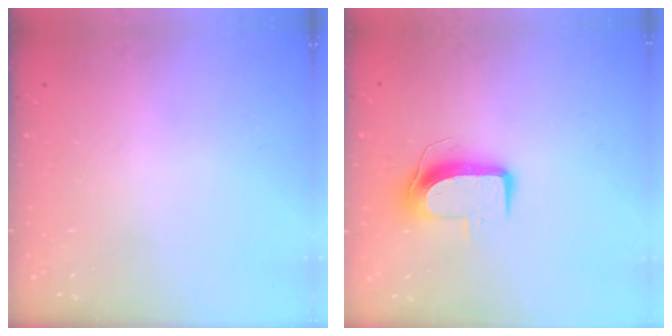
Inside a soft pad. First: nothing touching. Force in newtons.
{"total": 9.2, "press": 9.2, "slide": 0.2}